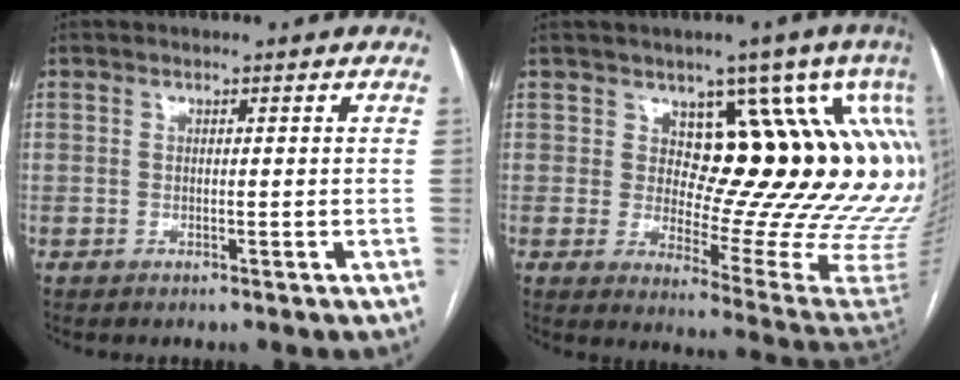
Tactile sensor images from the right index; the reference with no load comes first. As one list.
[{"total": 18.8, "force": [7.9, 5.9, 15.9], "torque": [-0.172, -0.021, 0.084]}]